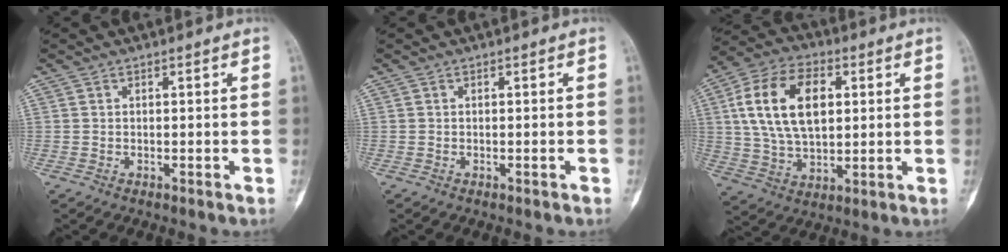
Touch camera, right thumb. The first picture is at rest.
{"total": 0.0}
{"total": 17.2, "force": [3.7, 10.5, 13.2], "torque": [-0.225, 0.006, 0.067]}